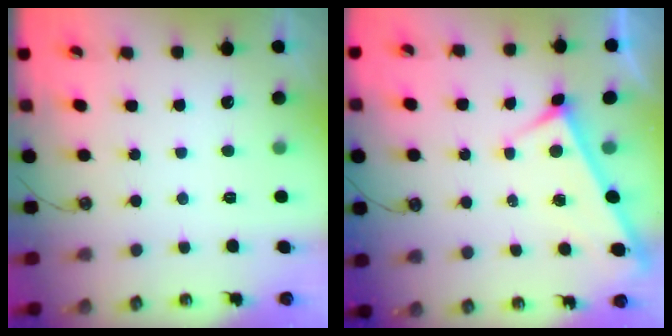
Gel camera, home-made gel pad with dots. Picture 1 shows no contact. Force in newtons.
{"total": 4.1, "press": 4.1, "slide": 0.3}